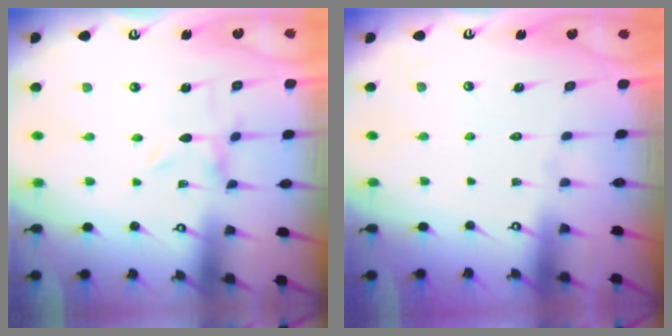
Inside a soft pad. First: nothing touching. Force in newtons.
{"total": 1.5, "press": 1.5, "slide": 0.1}